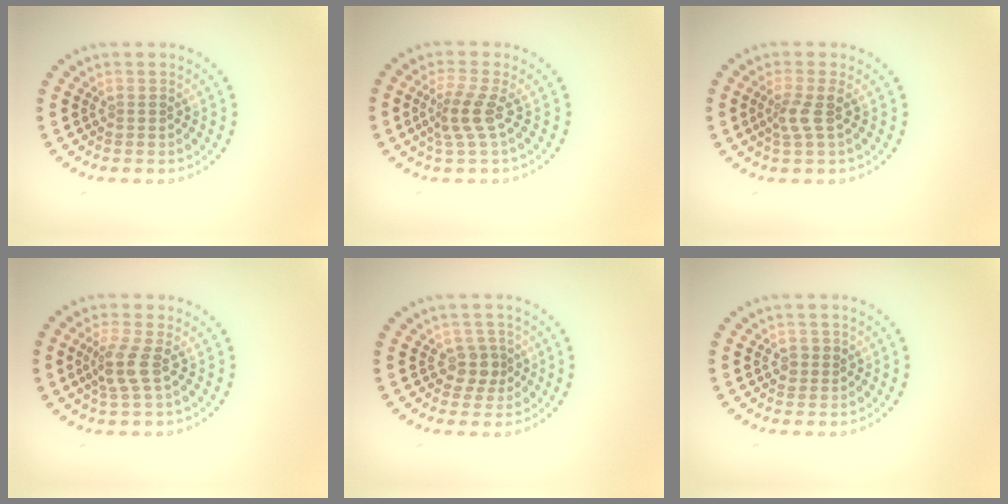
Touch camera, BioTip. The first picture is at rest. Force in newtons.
{"total": 2.6, "press": 1.9, "slide": 1.8}
{"total": 1.9, "press": 1.4, "slide": 1.3}
{"total": 2.5, "press": 1.9, "slide": 1.7}
{"total": 2.1, "press": 1.8, "slide": 1.1}
{"total": 0.9, "press": 0.8, "slide": 0.3}